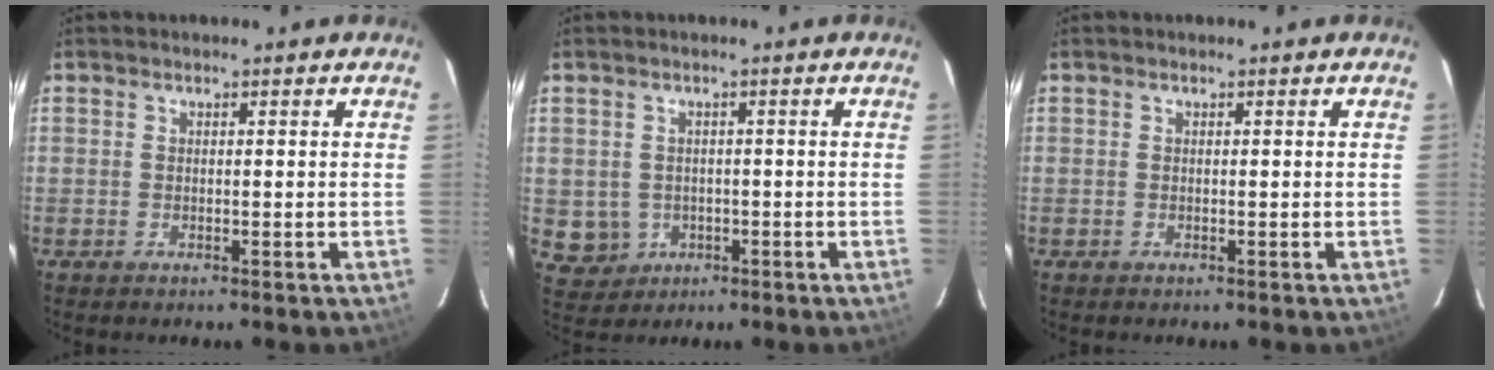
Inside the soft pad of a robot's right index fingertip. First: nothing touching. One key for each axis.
{"total": 5.2, "fx": -0.9, "fy": 5.0, "fz": 0.8, "tx": -0.029, "ty": 0.007, "tz": 0.000}
{"total": 0.0}